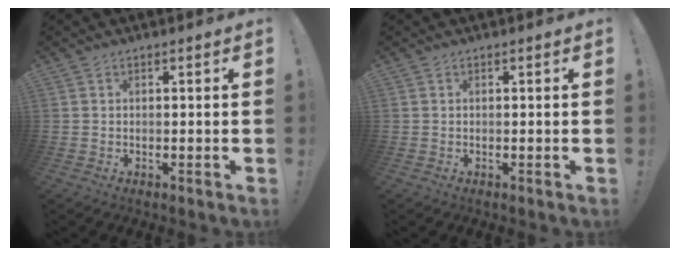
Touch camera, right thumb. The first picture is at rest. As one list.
[{"total": 0.0}]